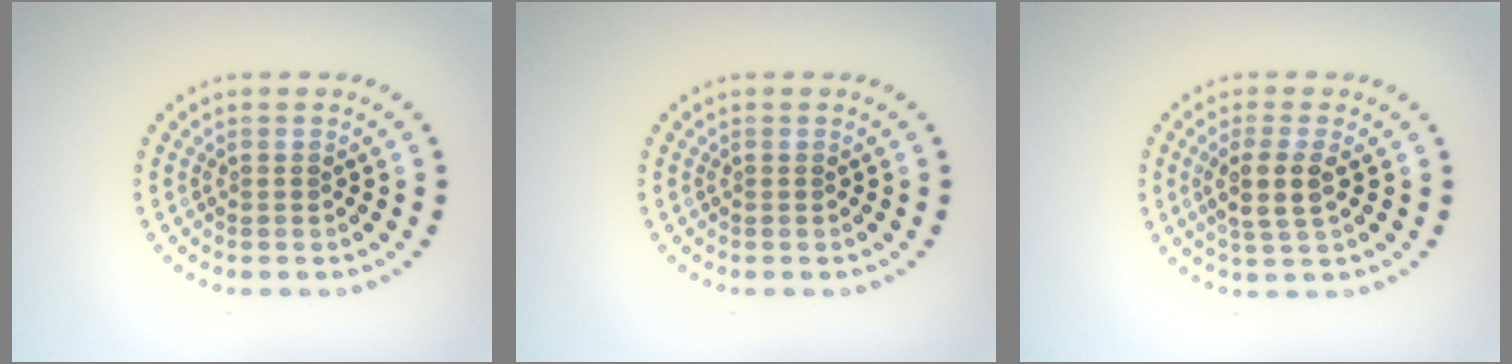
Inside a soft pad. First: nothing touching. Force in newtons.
{"total": 0.0}
{"total": 2.9, "press": 2.6, "slide": 1.4}